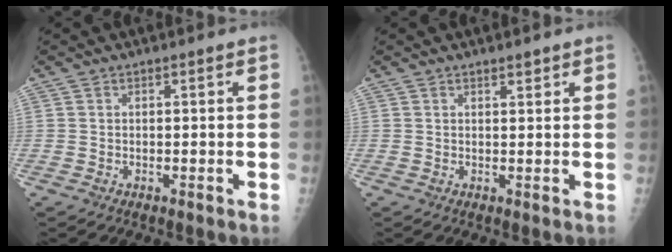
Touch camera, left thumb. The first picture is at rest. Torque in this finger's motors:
{"motor_torque": [-0.43, 0.06, -0.53, -0.16, -0.11]}